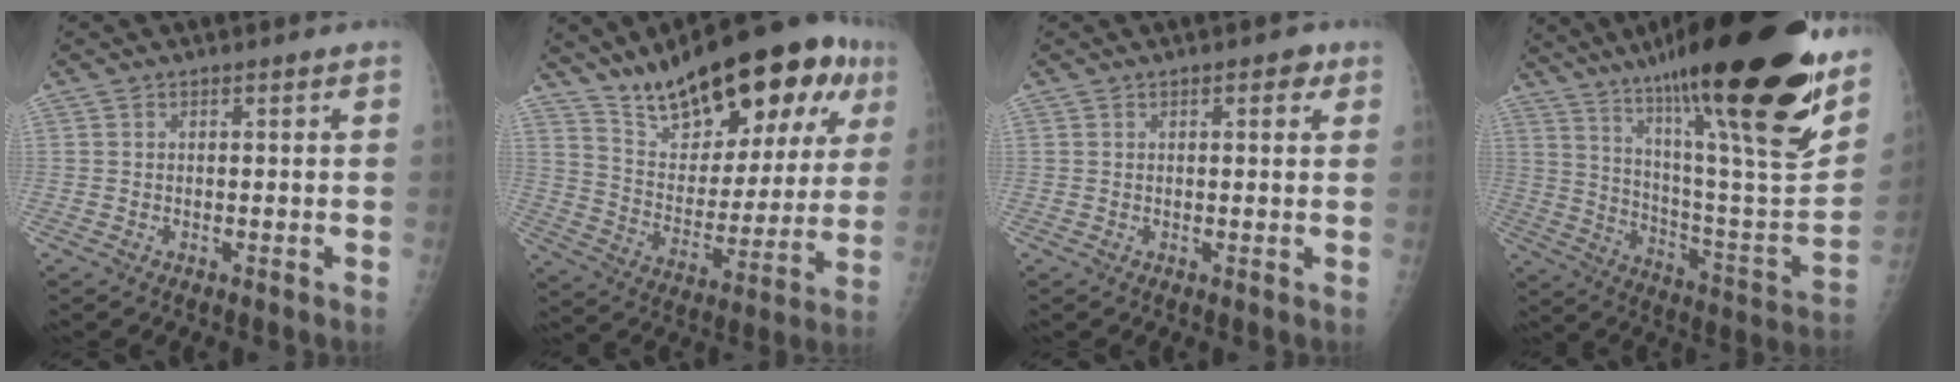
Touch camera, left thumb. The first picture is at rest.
{"total": 25.1, "force": [15.1, 10.1, 17.4], "torque": [-0.219, -0.040, 0.240]}
{"total": 2.6, "force": [1.0, 1.3, 2.0], "torque": [-0.014, 0.001, 0.008]}
{"total": 37.2, "force": [23.0, 6.7, 28.5], "torque": [-0.367, -0.056, 0.364]}